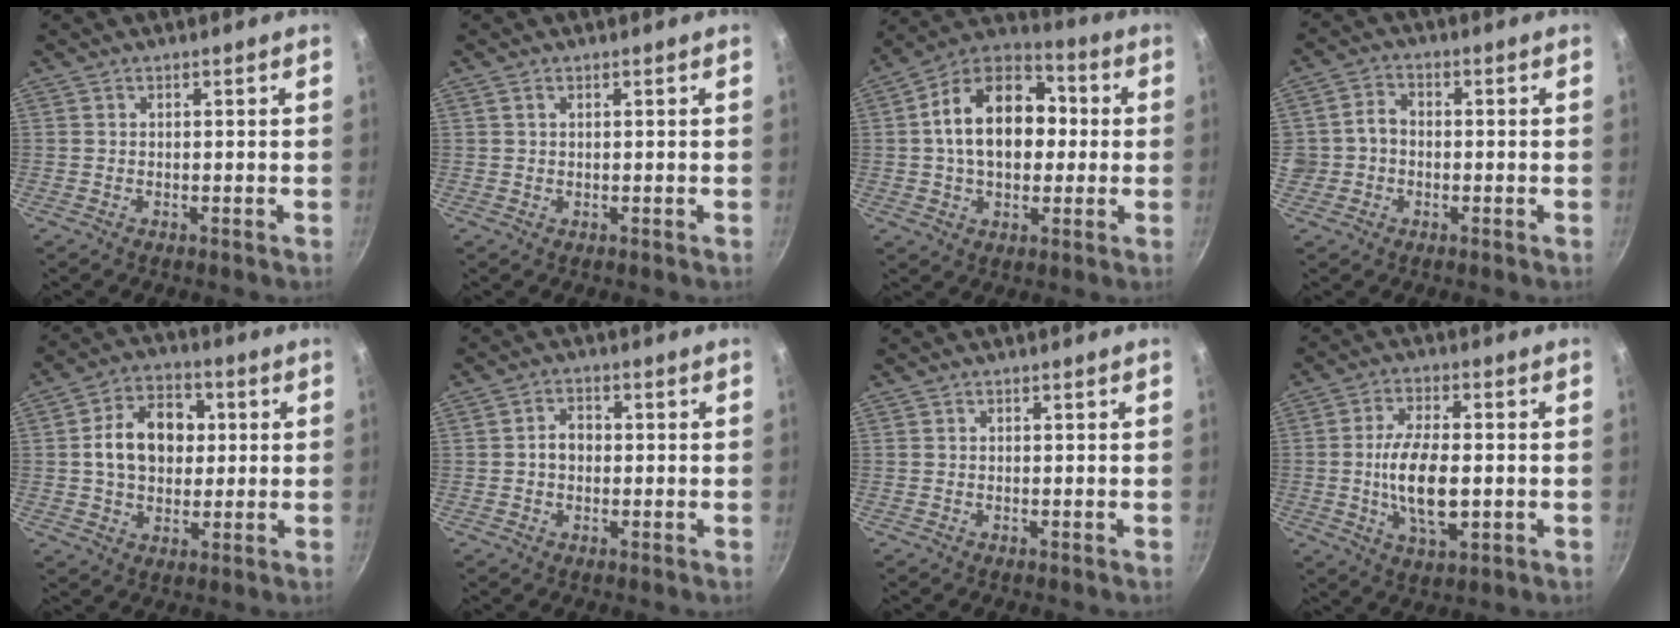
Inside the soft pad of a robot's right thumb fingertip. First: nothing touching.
{"total": 0.9, "force": [0.5, 0.4, 0.6], "torque": [-0.011, 0.002, 0.009]}
{"total": 18.3, "force": [1.2, 12.5, 13.3], "torque": [-0.184, 0.034, 0.003]}
{"total": 4.4, "force": [-0.8, 3.8, 1.9], "torque": [-0.012, 0.020, -0.019]}
{"total": 12.9, "force": [1.6, 9.5, 8.6], "torque": [-0.107, 0.015, 0.015]}
{"total": 3.6, "force": [-0.1, 2.7, 2.4], "torque": [-0.023, 0.013, -0.005]}
{"total": 0.0}
{"total": 11.9, "force": [-1.2, 5.4, 10.6], "torque": [-0.191, 0.004, -0.021]}